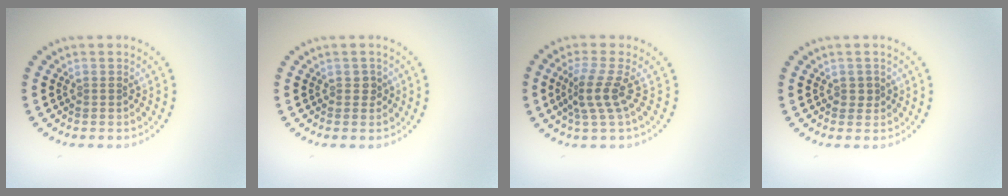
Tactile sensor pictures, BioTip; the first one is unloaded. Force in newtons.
{"total": 0.8, "press": 0.8, "slide": 0.3}
{"total": 2.9, "press": 2.0, "slide": 2.1}
{"total": 1.0, "press": 0.9, "slide": 0.3}